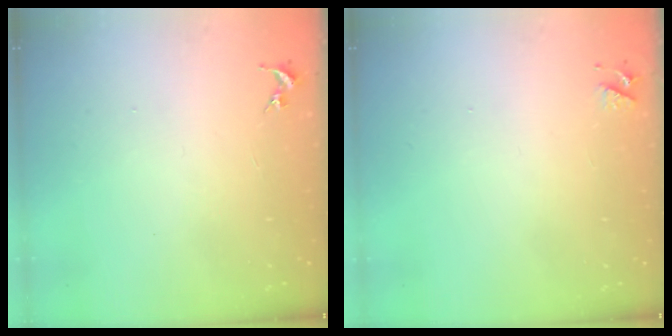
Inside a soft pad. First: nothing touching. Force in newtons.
{"total": 3.6, "press": 3.5, "slide": 0.6}